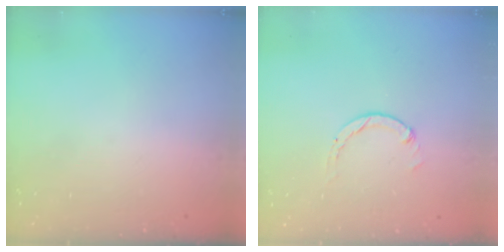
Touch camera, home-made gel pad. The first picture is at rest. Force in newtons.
{"total": 1.3, "press": 1.2, "slide": 0.2}